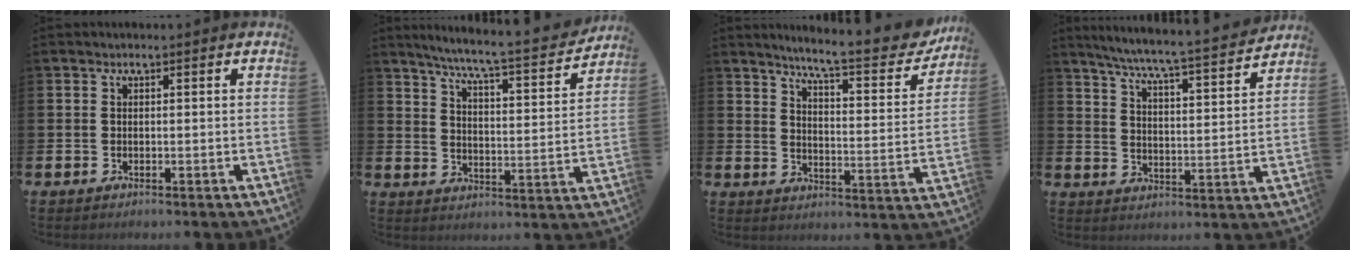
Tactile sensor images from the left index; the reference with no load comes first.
{"total": 6.8, "force": [6.3, -0.1, 2.7], "torque": [-0.071, -0.049, 0.103]}
{"total": 7.6, "force": [6.8, 0.6, 3.2], "torque": [-0.069, -0.054, 0.108]}
{"total": 6.9, "force": [6.4, -0.2, 2.6], "torque": [-0.076, -0.048, 0.108]}